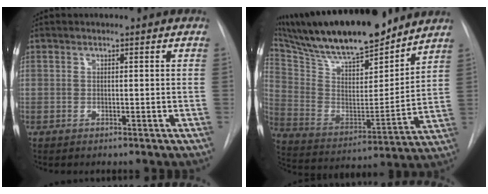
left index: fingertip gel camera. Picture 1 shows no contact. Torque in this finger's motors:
{"motor_torque": [0.23, -0.68, 0.41, 0.10]}